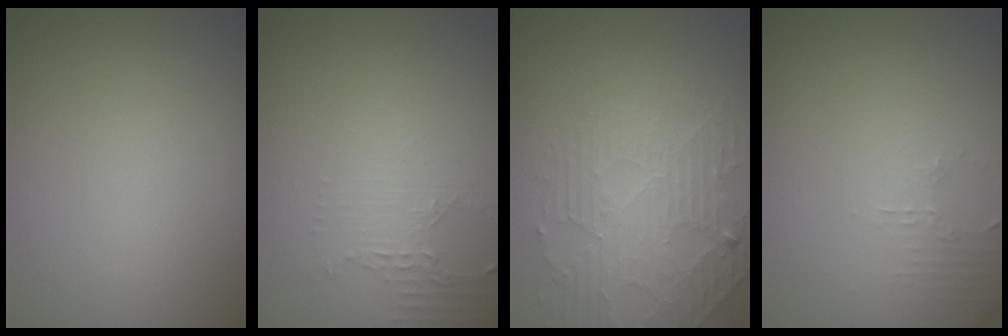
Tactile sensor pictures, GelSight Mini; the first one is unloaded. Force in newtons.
{"total": 2.0, "press": 1.5, "slide": 1.3}
{"total": 4.3, "press": 3.7, "slide": 2.2}
{"total": 1.4, "press": 1.4, "slide": 0.4}